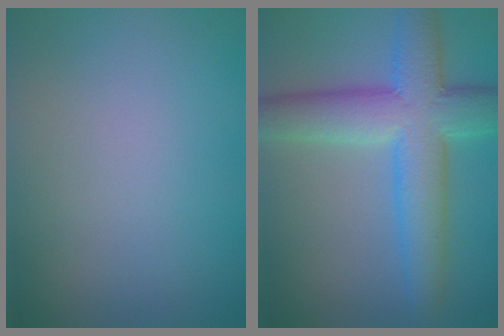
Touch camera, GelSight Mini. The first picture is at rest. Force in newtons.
{"total": 8.0, "press": 8.0, "slide": 0.3}